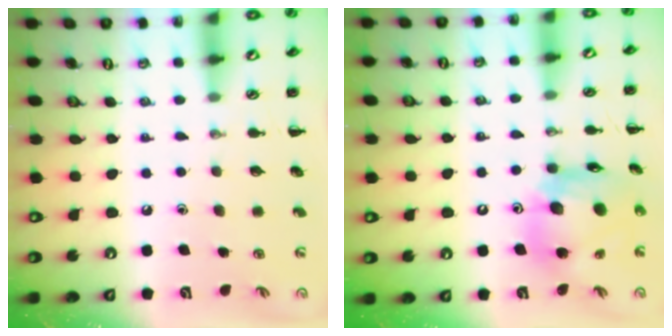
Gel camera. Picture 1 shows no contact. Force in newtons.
{"total": 14.3, "press": 13.9, "slide": 3.4}